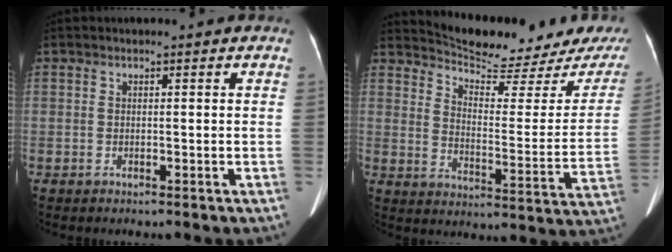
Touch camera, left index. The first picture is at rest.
{"total": 17.0, "force": [16.0, 1.0, 5.6], "torque": [-0.081, -0.073, 0.209]}